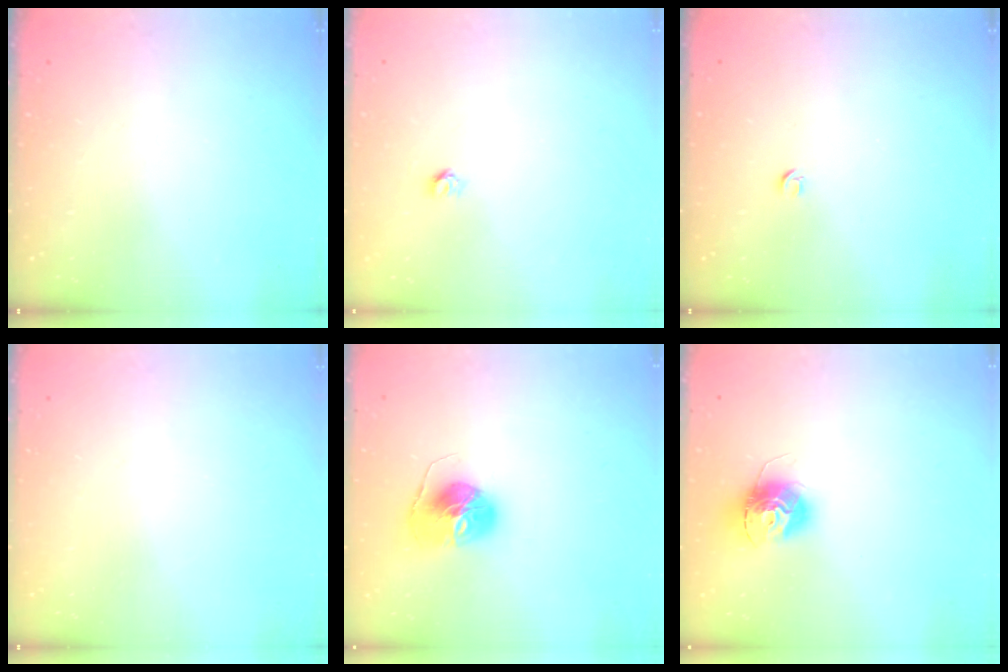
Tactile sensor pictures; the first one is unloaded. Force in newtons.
{"total": 3.6, "press": 3.6, "slide": 0.3}
{"total": 3.4, "press": 3.4, "slide": 0.5}
{"total": 0.0}
{"total": 10.1, "press": 10.1, "slide": 0.2}
{"total": 13.6, "press": 13.5, "slide": 1.3}